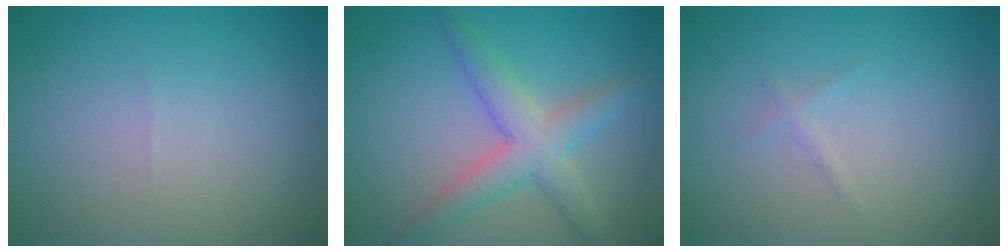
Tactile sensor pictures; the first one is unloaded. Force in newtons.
{"total": 4.5, "press": 4.5, "slide": 0.0}
{"total": 0.6, "press": 0.6, "slide": 0.1}